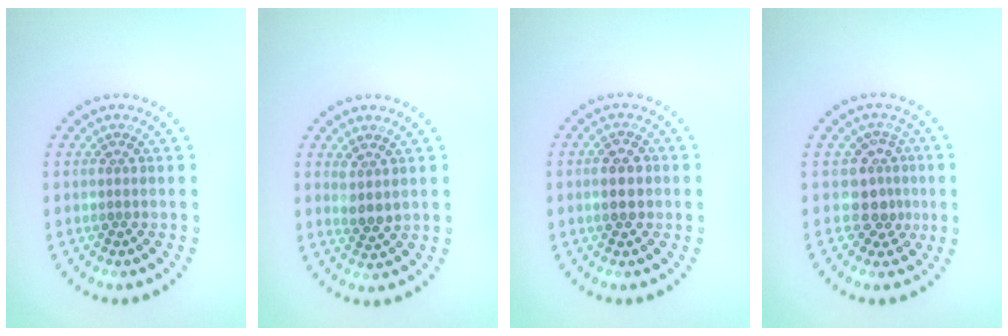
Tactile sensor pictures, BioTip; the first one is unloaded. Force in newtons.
{"total": 1.9, "press": 1.6, "slide": 1.1}
{"total": 2.3, "press": 2.3, "slide": 0.3}
{"total": 2.9, "press": 2.3, "slide": 1.7}